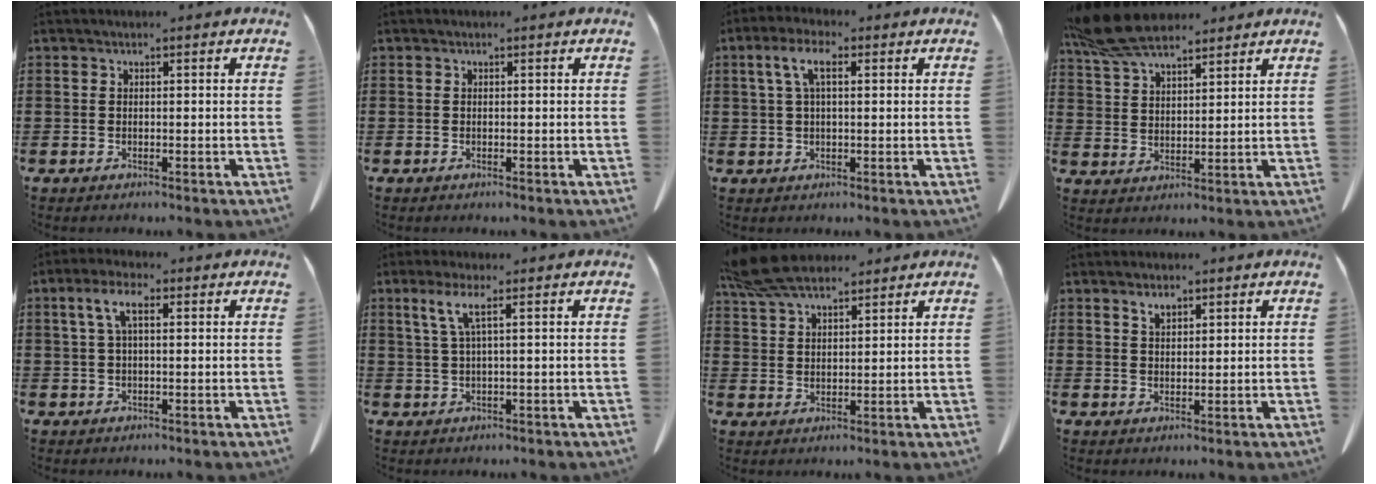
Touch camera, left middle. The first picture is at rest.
{"total": 0.0}
{"total": 5.4, "force": [1.6, 1.9, 4.8], "torque": [-0.108, 0.006, 0.025]}
{"total": 9.4, "force": [7.7, 2.8, 4.6], "torque": [-0.112, -0.012, 0.147]}
{"total": 5.3, "force": [1.6, 1.8, 4.7], "torque": [-0.107, 0.007, 0.025]}
{"total": 4.0, "force": [1.5, 0.1, 3.7], "torque": [-0.086, -0.006, 0.023]}
{"total": 8.1, "force": [6.7, 2.3, 3.9], "torque": [-0.096, -0.008, 0.128]}
{"total": 2.4, "force": [1.7, 0.9, 1.4], "torque": [-0.024, 0.000, 0.029]}